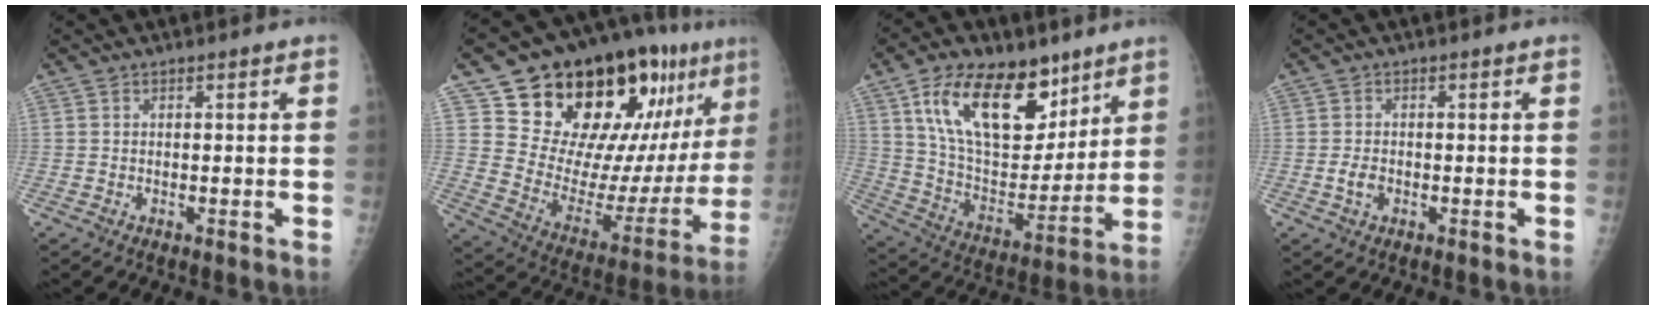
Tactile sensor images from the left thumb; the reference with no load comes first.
{"total": 27.9, "force": [15.4, 12.1, 19.9], "torque": [-0.249, -0.042, 0.249]}
{"total": 22.4, "force": [12.2, 12.2, 14.2], "torque": [-0.196, -0.054, 0.218]}
{"total": 2.2, "force": [-0.6, 1.6, 1.5], "torque": [-0.024, 0.002, -0.011]}